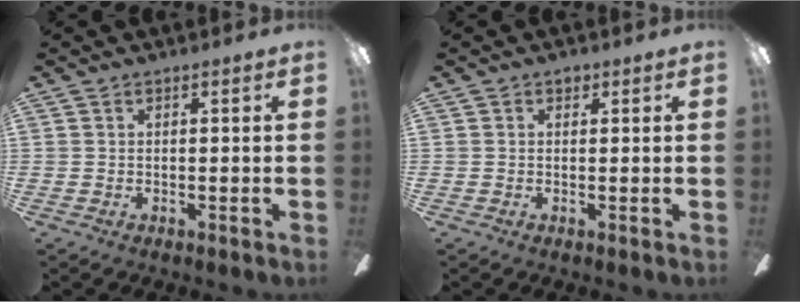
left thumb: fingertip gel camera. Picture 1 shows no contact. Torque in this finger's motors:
{"motor_torque": [-0.10, 0.06, -0.09, -0.04, 0.00]}